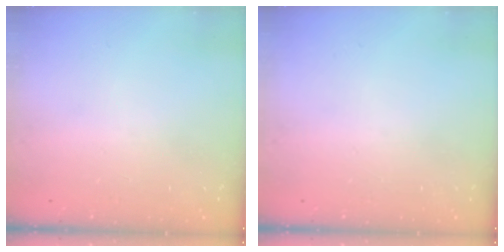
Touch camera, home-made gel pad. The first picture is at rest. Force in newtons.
{"total": 0.0}